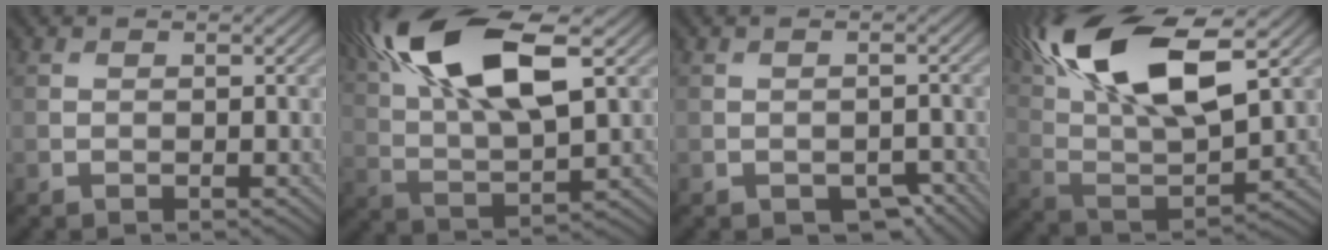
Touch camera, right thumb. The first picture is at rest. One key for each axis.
{"total": 16.4, "fx": 7.5, "fy": 6.0, "fz": 13.4, "tx": -0.282, "ty": 0.024, "tz": 0.129}
{"total": 2.9, "fx": -1.8, "fy": 1.6, "fz": 1.6, "tx": -0.019, "ty": -0.004, "tz": -0.019}
{"total": 18.2, "fx": 8.6, "fy": 7.0, "fz": 14.4, "tx": -0.314, "ty": 0.022, "tz": 0.157}